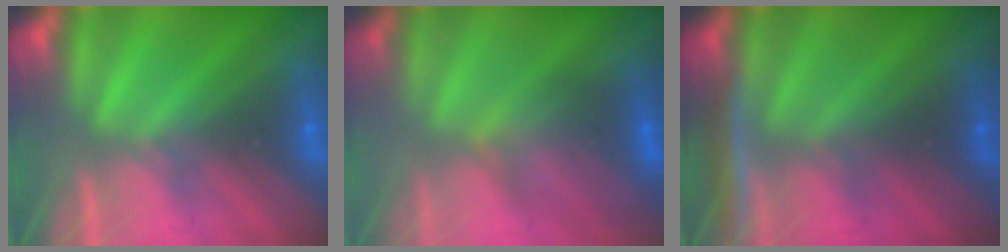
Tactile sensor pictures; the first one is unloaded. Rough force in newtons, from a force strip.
{"total": 3.6}
{"total": 1.3}